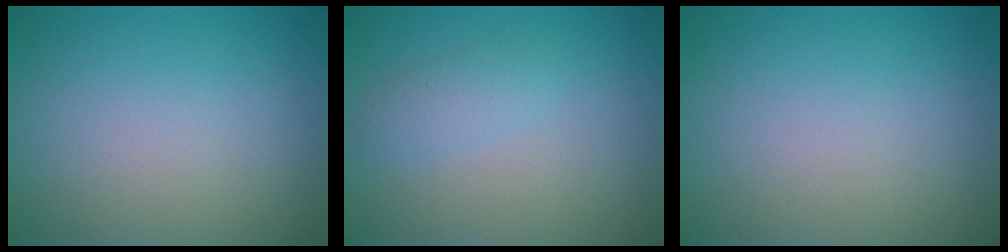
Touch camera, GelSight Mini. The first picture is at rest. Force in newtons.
{"total": 1.5, "press": 1.5, "slide": 0.1}
{"total": 0.0}